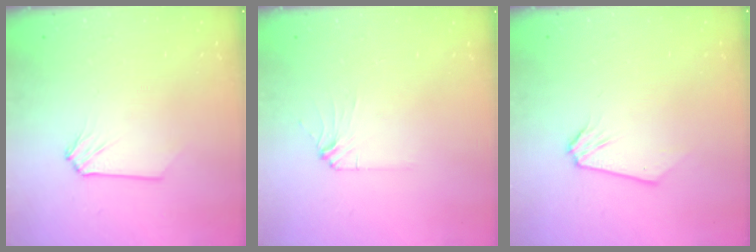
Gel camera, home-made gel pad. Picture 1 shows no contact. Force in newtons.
{"total": 2.8, "press": 2.7, "slide": 0.4}
{"total": 0.0}